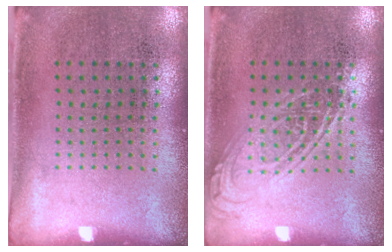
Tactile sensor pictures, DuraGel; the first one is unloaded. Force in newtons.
{"total": 2.2, "press": 2.2, "slide": 0.2}